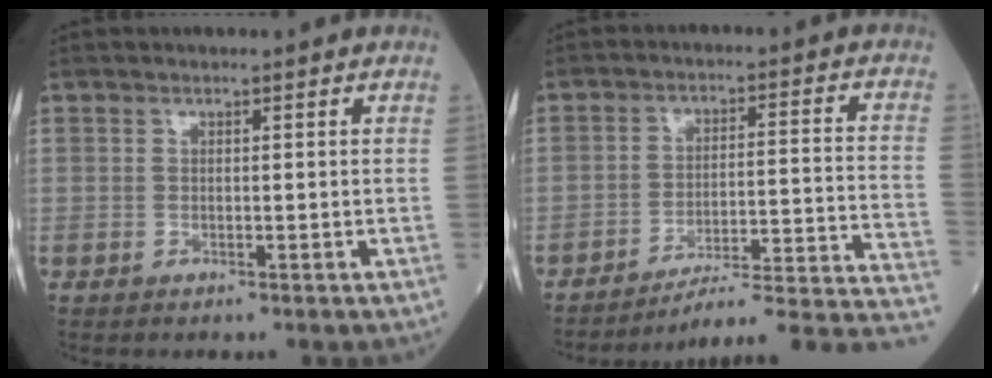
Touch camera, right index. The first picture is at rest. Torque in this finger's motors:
{"motor_torque": [-0.35, -0.23, -0.16, -0.01]}